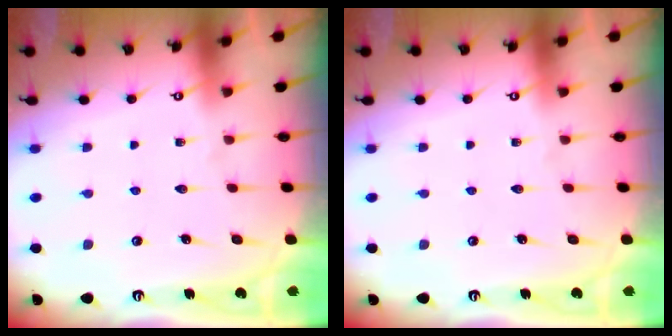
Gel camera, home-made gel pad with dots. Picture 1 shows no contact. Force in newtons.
{"total": 0.0}